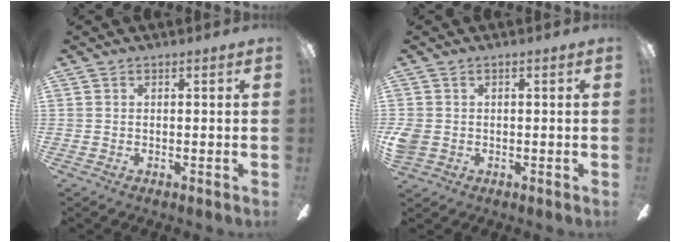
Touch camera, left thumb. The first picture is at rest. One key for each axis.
{"total": 3.5, "fx": -0.4, "fy": 3.0, "fz": 1.9, "tx": -0.045, "ty": 0.003, "tz": -0.008}